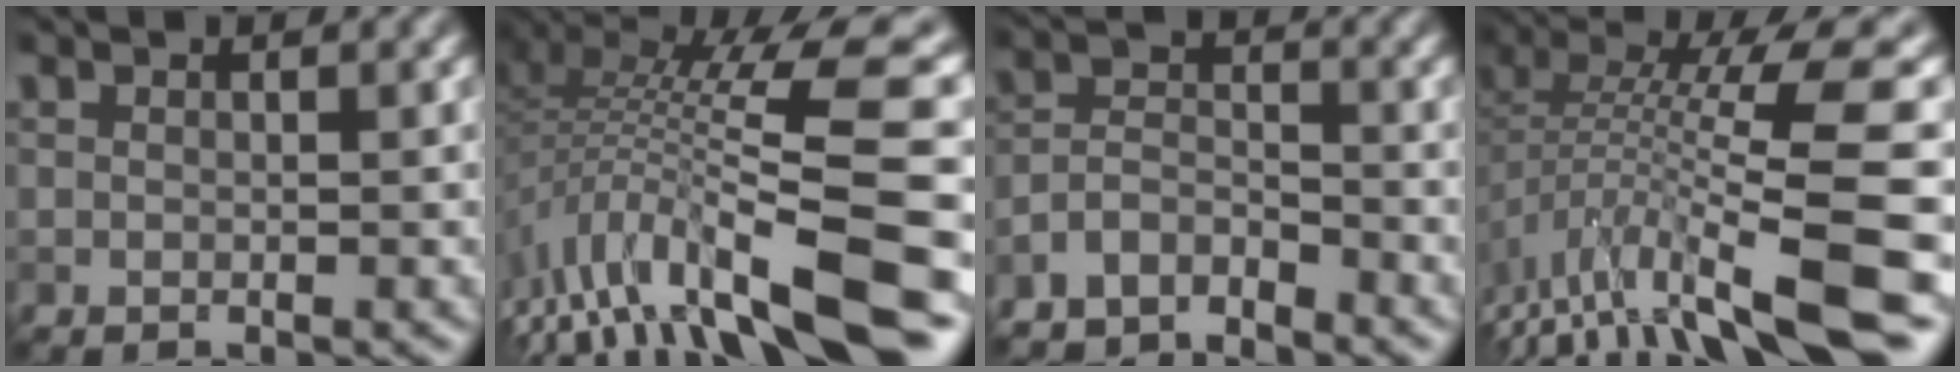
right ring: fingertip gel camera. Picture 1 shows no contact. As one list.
[{"total": 12.6, "force": [-4.7, 2.7, 11.4], "torque": [-0.199, 0.017, -0.073]}, {"total": 4.1, "force": [-3.7, 1.3, 1.2], "torque": [-0.021, -0.001, -0.083]}, {"total": 11.4, "force": [-5.5, 2.0, 9.7], "torque": [-0.165, 0.029, -0.087]}]